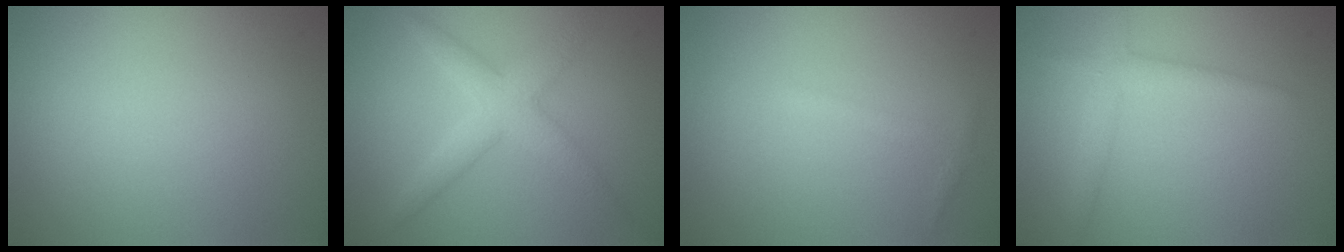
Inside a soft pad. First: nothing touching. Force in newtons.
{"total": 3.8, "press": 3.8, "slide": 0.1}
{"total": 0.9, "press": 0.9, "slide": 0.1}
{"total": 1.3, "press": 1.3, "slide": 0.1}